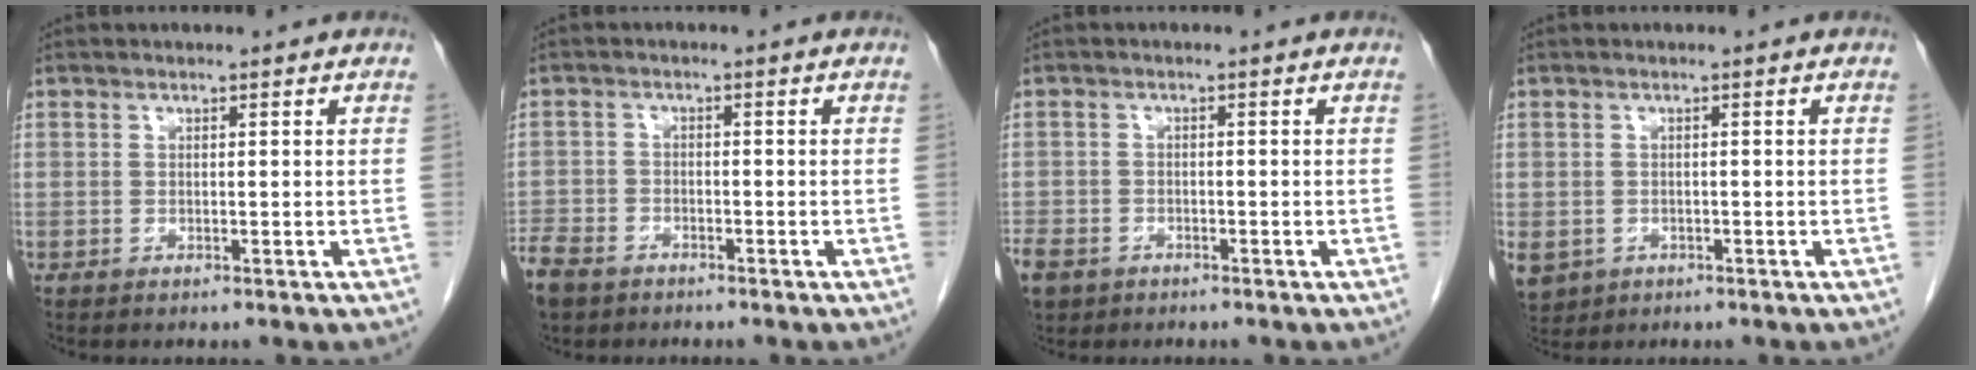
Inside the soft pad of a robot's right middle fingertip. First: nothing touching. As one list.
[{"total": 6.6, "force": [-5.1, 3.5, 2.4], "torque": [-0.055, -0.006, -0.092]}, {"total": 7.7, "force": [-4.7, 5.3, 2.9], "torque": [-0.081, -0.006, -0.075]}, {"total": 7.4, "force": [-3.2, 6.2, 2.6], "torque": [-0.073, -0.003, -0.041]}]